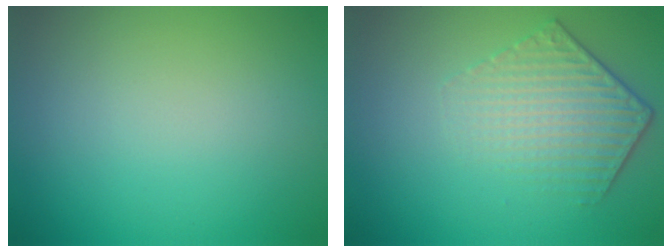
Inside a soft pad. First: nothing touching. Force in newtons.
{"total": 4.3, "press": 3.1, "slide": 3.1}